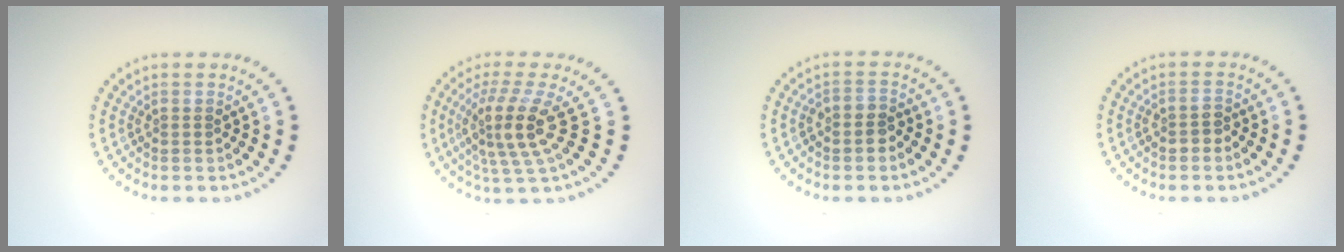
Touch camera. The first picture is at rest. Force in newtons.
{"total": 4.4, "press": 3.3, "slide": 2.9}
{"total": 1.6, "press": 1.4, "slide": 0.7}
{"total": 1.4, "press": 1.2, "slide": 0.6}